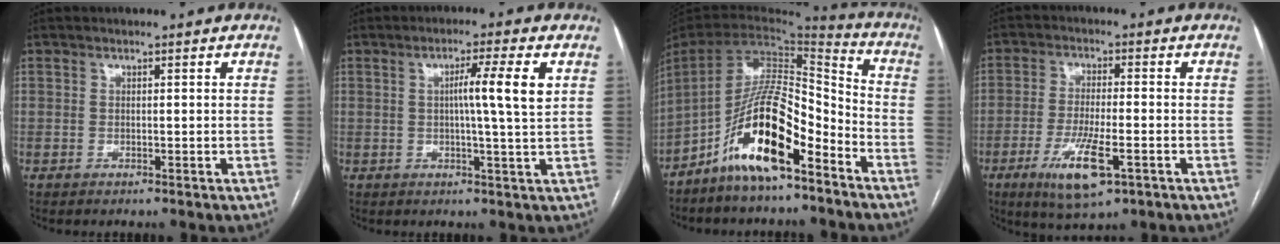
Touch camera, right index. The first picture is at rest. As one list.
[{"total": 6.4, "force": [1.4, -0.9, 6.2], "torque": [-0.099, 0.002, 0.021]}, {"total": 15.3, "force": [-9.2, 3.7, 11.7], "torque": [-0.219, 0.017, -0.163]}, {"total": 9.3, "force": [-4.2, 1.9, 8.1], "torque": [-0.153, -0.020, -0.067]}]